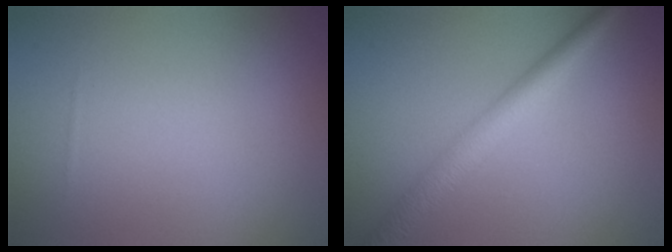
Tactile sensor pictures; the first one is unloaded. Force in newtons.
{"total": 3.9, "press": 3.9, "slide": 0.2}